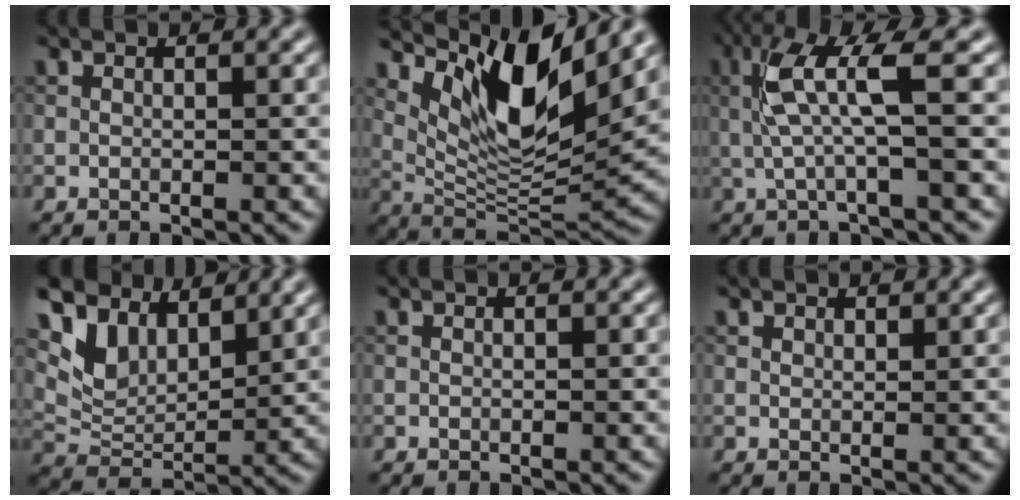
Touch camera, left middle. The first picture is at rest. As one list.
[{"total": 10.1, "force": [5.1, 3.4, 8.0], "torque": [-0.133, -0.012, 0.102]}, {"total": 4.8, "force": [0.5, 0.3, 4.7], "torque": [-0.108, 0.009, 0.014]}, {"total": 7.1, "force": [5.2, 3.6, 3.3], "torque": [-0.076, 0.004, 0.094]}, {"total": 0.0}, {"total": 1.0, "force": [0.9, 0.5, 0.1], "torque": [-0.003, -0.001, 0.016]}]